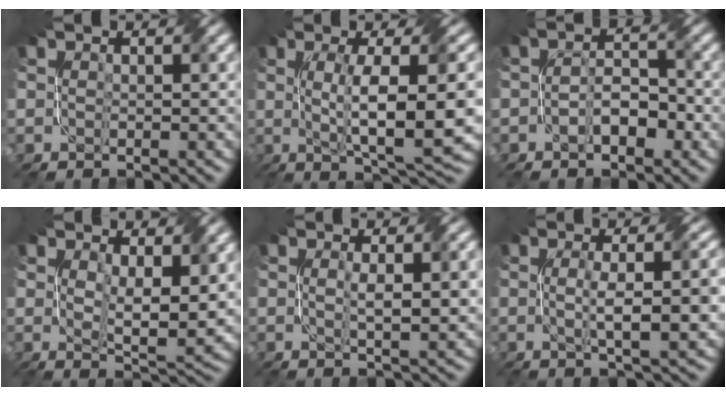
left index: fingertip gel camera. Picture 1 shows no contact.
{"total": 9.0, "force": [0.0, 1.9, 8.8], "torque": [-0.138, 0.002, 0.005]}
{"total": 2.9, "force": [-1.3, 1.6, 2.1], "torque": [-0.035, 0.008, -0.022]}
{"total": 5.6, "force": [1.7, 1.9, 4.9], "torque": [-0.090, -0.012, 0.034]}
{"total": 3.1, "force": [0.4, 0.5, 3.0], "torque": [-0.051, 0.000, 0.009]}
{"total": 5.6, "force": [-0.2, 1.4, 5.5], "torque": [-0.077, 0.005, -0.003]}